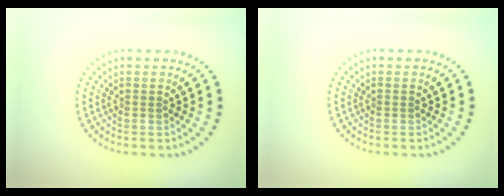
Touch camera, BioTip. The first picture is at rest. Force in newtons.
{"total": 0.0}